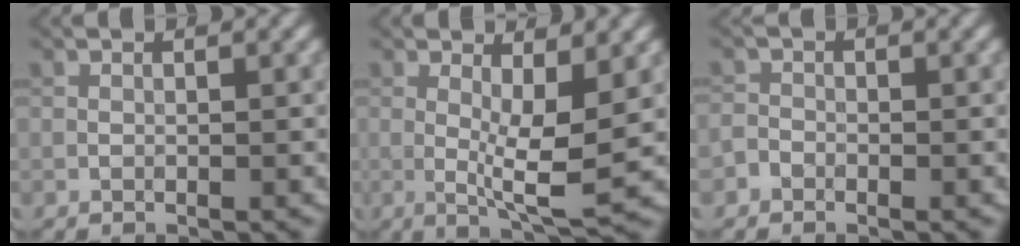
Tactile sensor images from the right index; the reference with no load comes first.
{"total": 5.0, "force": [0.5, 1.1, 4.8], "torque": [-0.078, -0.014, 0.012]}
{"total": 1.2, "force": [-0.9, 0.7, -0.1], "torque": [0.004, 0.004, -0.021]}